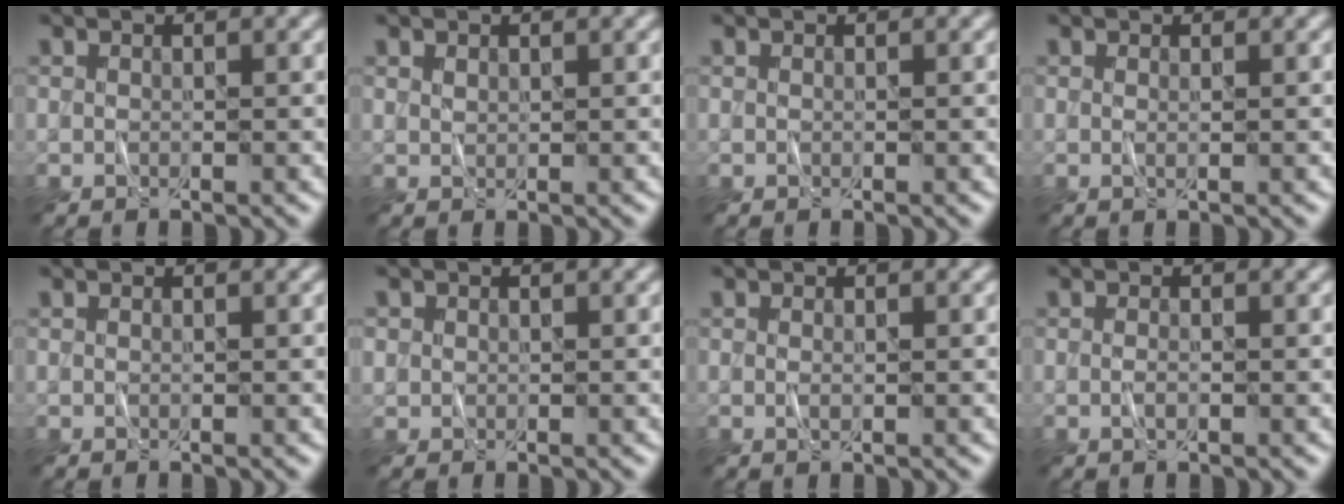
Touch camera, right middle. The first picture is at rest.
{"total": 0.6, "force": [0.5, 0.4, 0.2], "torque": [-0.007, 0.000, 0.012]}
{"total": 0.0}
{"total": 0.5, "force": [0.1, 0.1, 0.5], "torque": [-0.007, 0.001, 0.002]}
{"total": 0.0}
{"total": 0.8, "force": [0.1, 0.8, 0.0], "torque": [0.006, -0.002, 0.003]}
{"total": 0.5, "force": [0.0, 0.1, 0.5], "torque": [-0.011, -0.001, 0.000]}
{"total": 0.8, "force": [-0.3, 0.2, 0.7], "torque": [-0.016, -0.001, -0.005]}